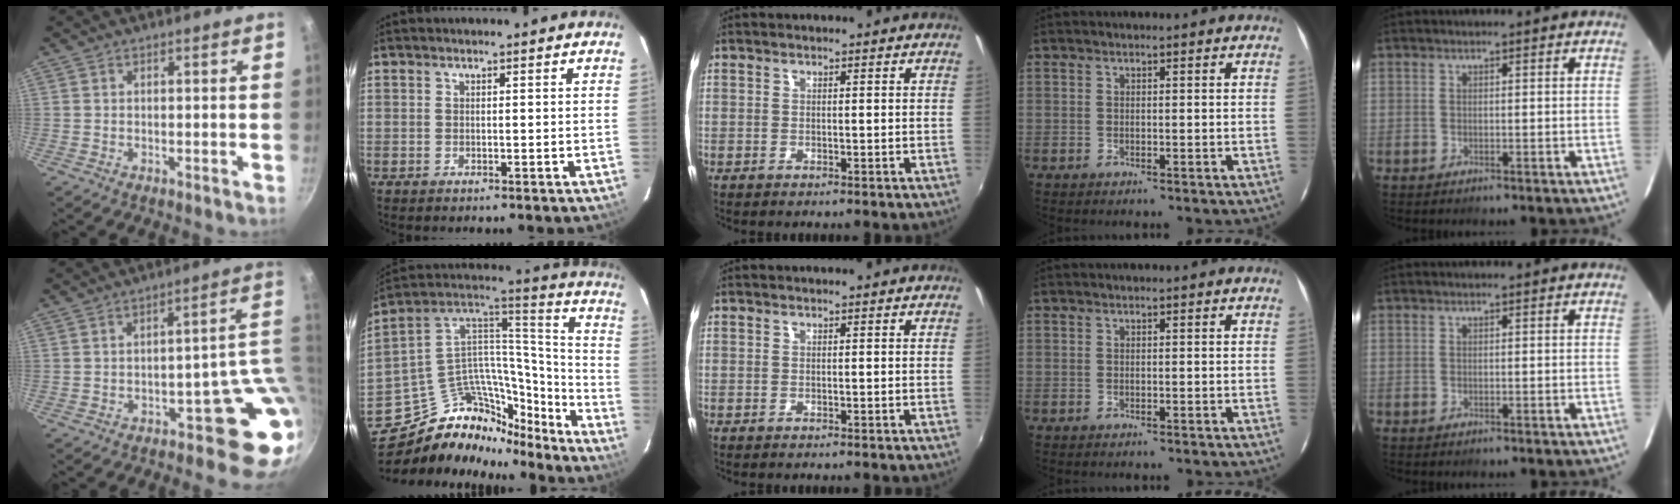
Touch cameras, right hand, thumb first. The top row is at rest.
{"thumb": {"total": 9.3, "force": [-0.8, 5.5, 7.5], "torque": [-0.021, 0.021, -0.007]}, "index": {"total": 25.2, "force": [-19.6, 12.3, 9.9], "torque": [-0.185, 0.080, -0.294]}}